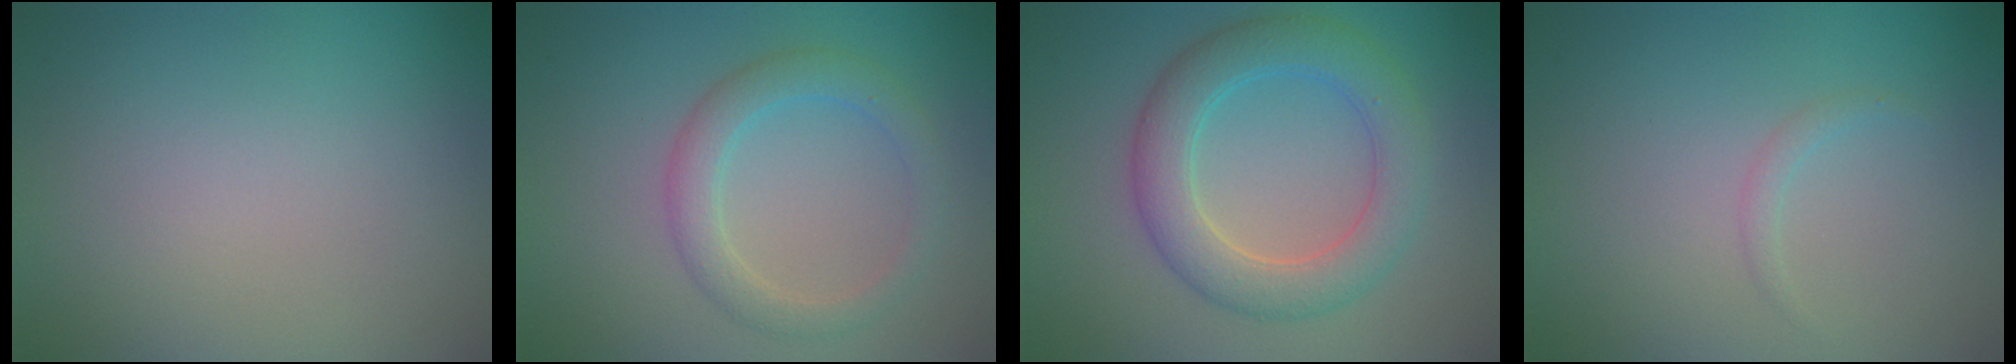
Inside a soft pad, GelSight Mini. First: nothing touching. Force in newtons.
{"total": 2.9, "press": 2.9, "slide": 0.2}
{"total": 4.2, "press": 4.2, "slide": 0.3}
{"total": 0.7, "press": 0.7, "slide": 0.0}